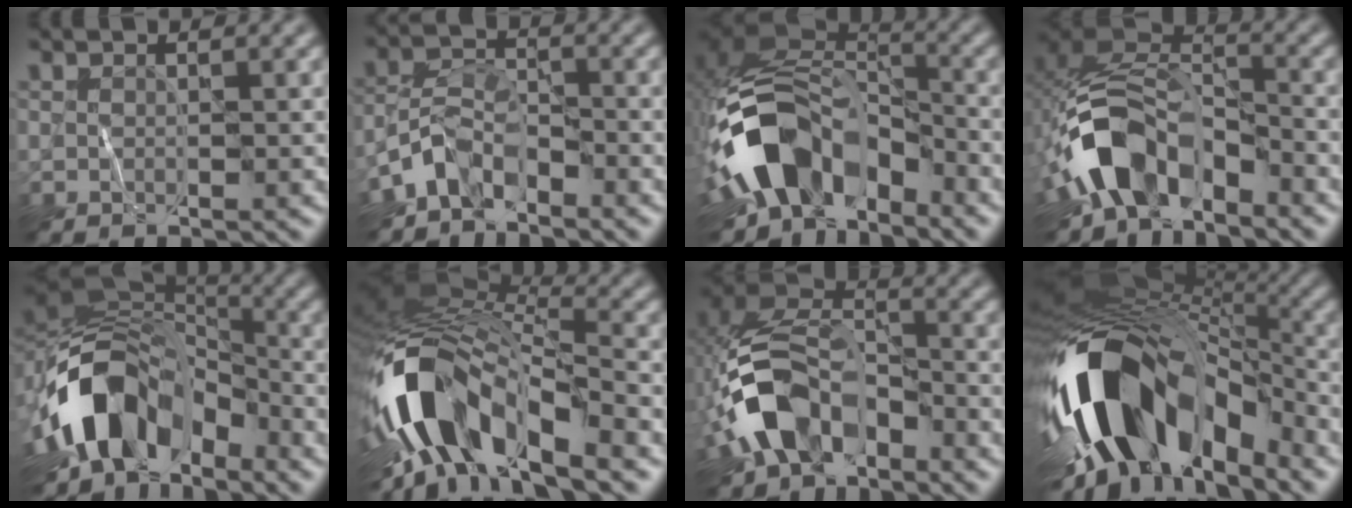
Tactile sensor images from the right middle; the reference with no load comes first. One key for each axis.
{"total": 4.0, "fx": -3.3, "fy": 1.8, "fz": 1.5, "tx": -0.021, "ty": 0.005, "tz": -0.076}
{"total": 12.3, "fx": -5.6, "fy": 7.4, "fz": 8.0, "tx": -0.143, "ty": 0.006, "tz": -0.111}
{"total": 9.2, "fx": -5.0, "fy": 5.4, "fz": 5.5, "tx": -0.092, "ty": 0.006, "tz": -0.100}
{"total": 12.4, "fx": -5.7, "fy": 7.6, "fz": 7.9, "tx": -0.142, "ty": 0.018, "tz": -0.119}
{"total": 13.2, "fx": -5.8, "fy": 6.2, "fz": 10.1, "tx": -0.195, "ty": 0.001, "tz": -0.109}
{"total": 9.9, "fx": -4.6, "fy": 6.0, "fz": 6.4, "tx": -0.115, "ty": 0.015, "tz": -0.096}
{"total": 15.9, "fx": -5.5, "fy": 8.7, "fz": 12.1, "tx": -0.214, "ty": 0.003, "tz": -0.097}